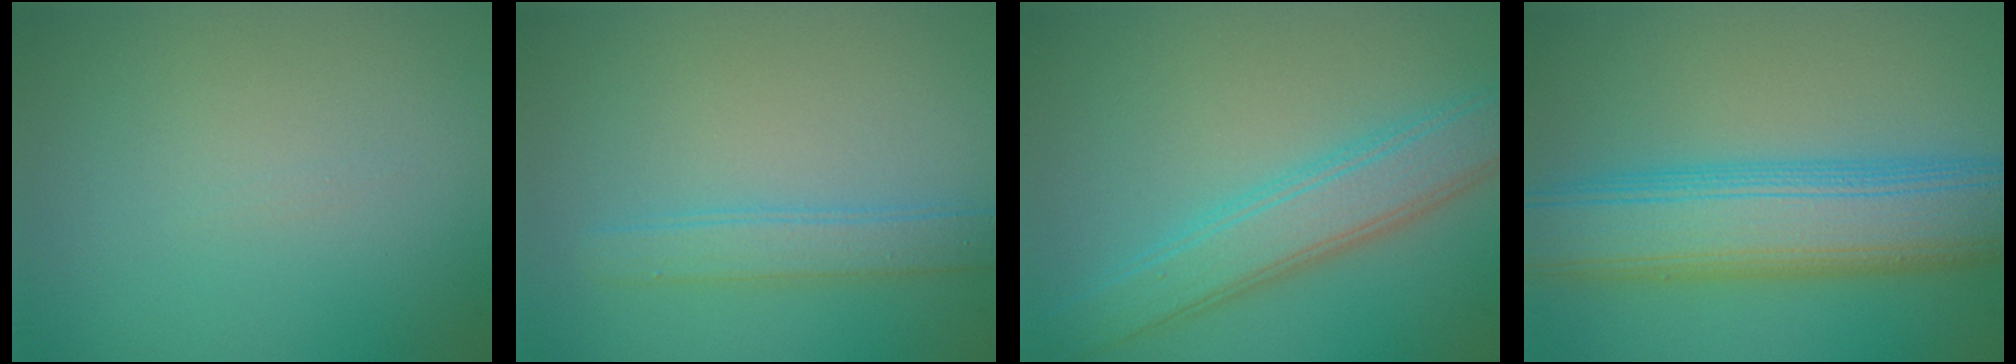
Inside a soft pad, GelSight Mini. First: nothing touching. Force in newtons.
{"total": 2.5, "press": 2.5, "slide": 0.1}
{"total": 4.9, "press": 4.9, "slide": 0.1}
{"total": 9.8, "press": 9.8, "slide": 0.3}